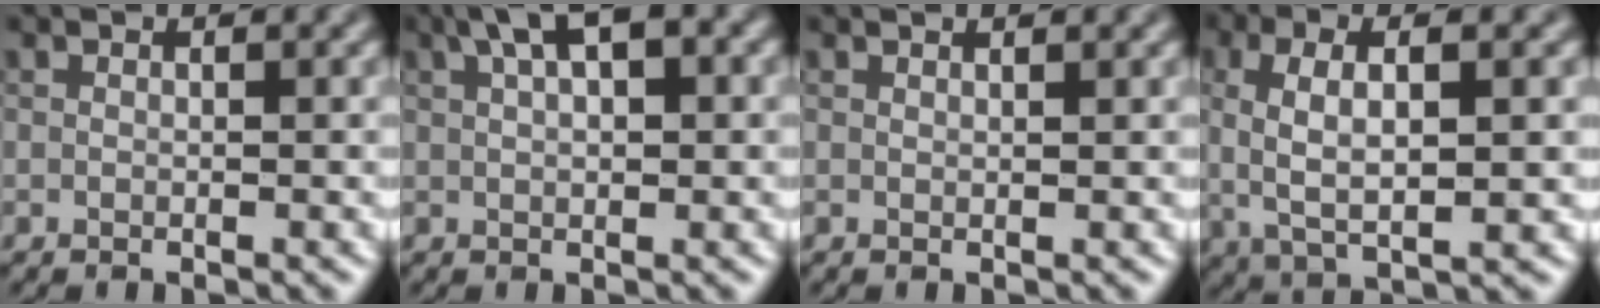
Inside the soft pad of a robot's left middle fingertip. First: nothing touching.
{"total": 5.4, "force": [2.3, 2.0, 4.4], "torque": [-0.071, 0.011, 0.035]}
{"total": 0.9, "force": [0.8, 0.2, 0.5], "torque": [-0.003, 0.000, 0.006]}
{"total": 6.0, "force": [0.6, 2.1, 5.6], "torque": [-0.106, 0.004, 0.008]}